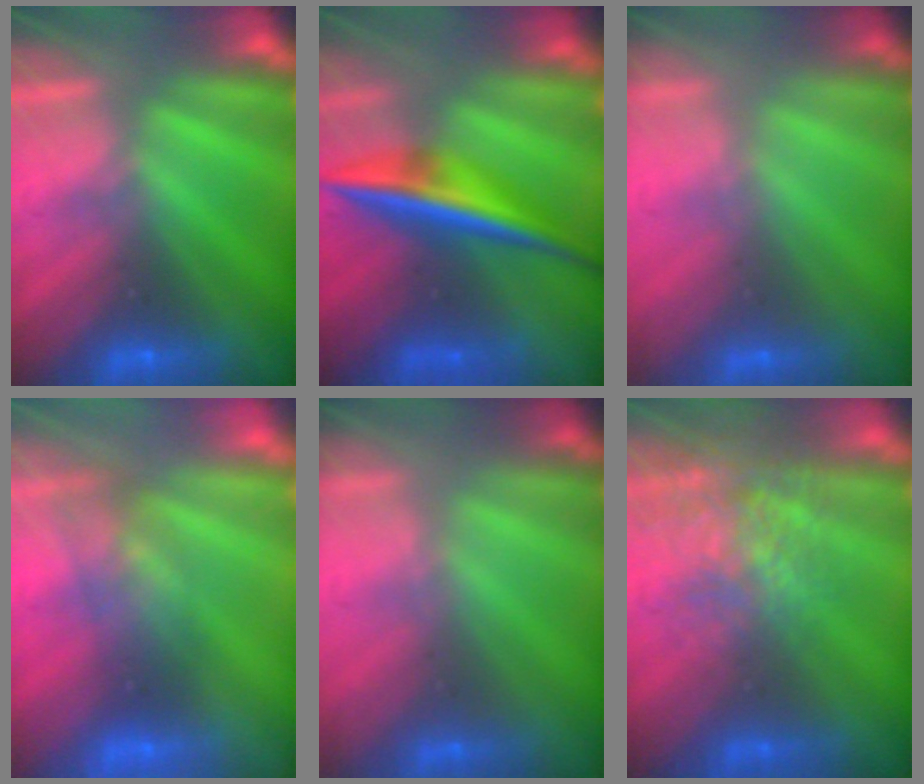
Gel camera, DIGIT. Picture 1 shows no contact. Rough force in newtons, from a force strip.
{"total": 7.3}
{"total": 1.5}
{"total": 2.7}
{"total": 1.5}
{"total": 3.6}